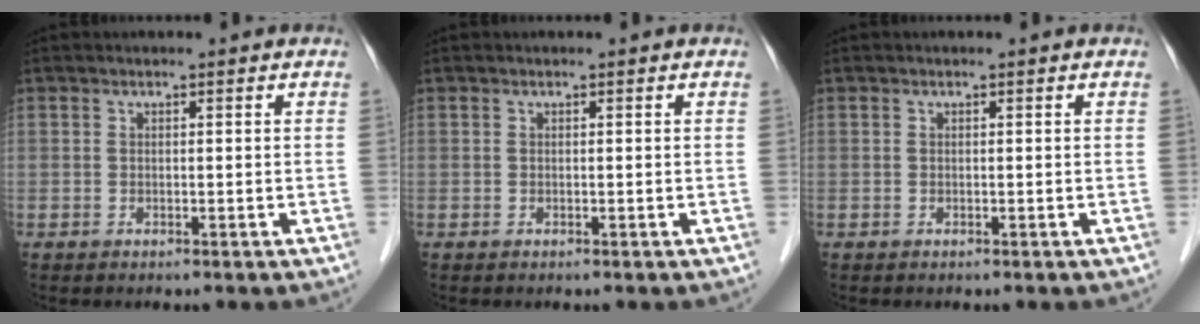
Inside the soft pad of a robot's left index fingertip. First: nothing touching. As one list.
[{"total": 0.0}, {"total": 0.0}]